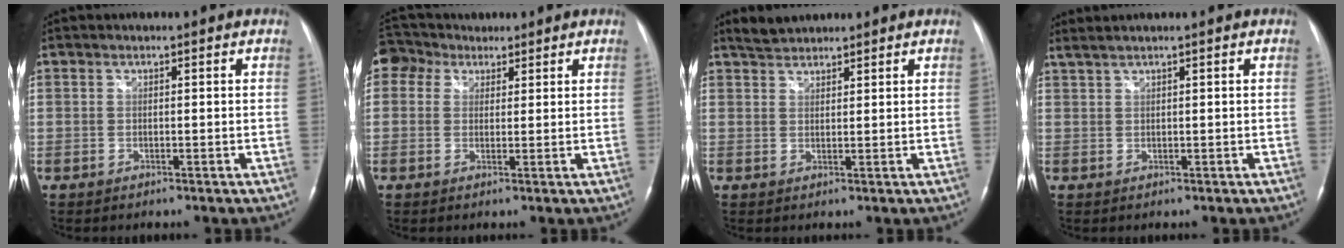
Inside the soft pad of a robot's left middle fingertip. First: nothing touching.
{"total": 5.5, "force": [3.3, 4.2, 1.1], "torque": [-0.035, 0.036, 0.064]}
{"total": 3.0, "force": [2.9, 0.9, 0.4], "torque": [-0.014, 0.015, 0.051]}
{"total": 2.0, "force": [1.7, -0.2, 1.1], "torque": [-0.028, 0.015, 0.039]}